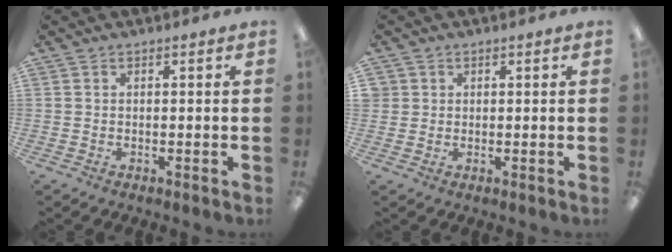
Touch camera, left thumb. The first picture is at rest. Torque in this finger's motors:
{"motor_torque": [-0.12, 0.12, 0.07, -0.11, 0.00]}